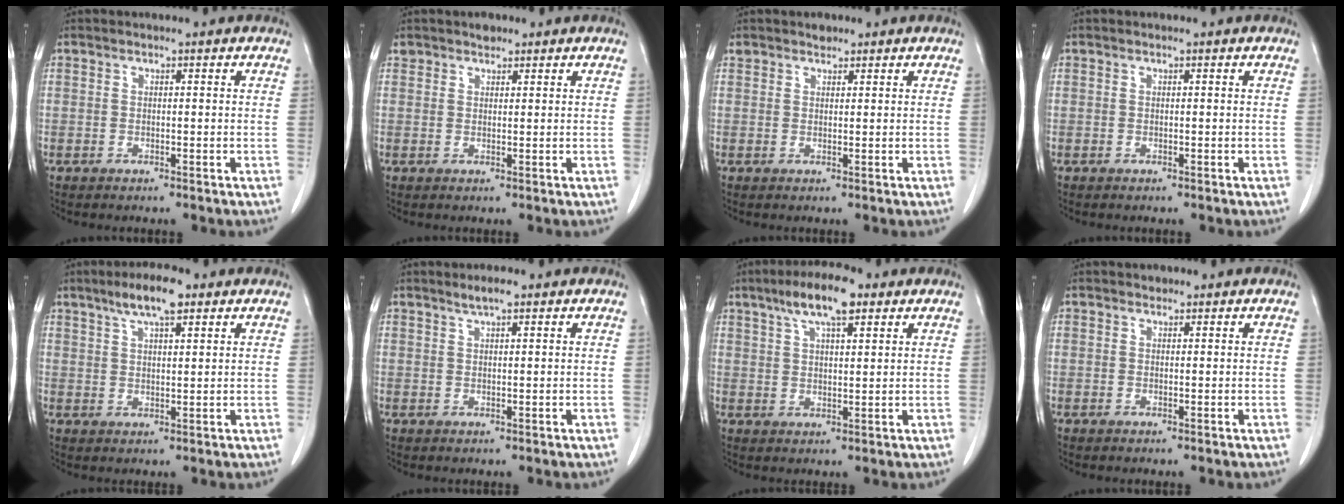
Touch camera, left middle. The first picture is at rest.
{"total": 1.6, "force": [1.3, 0.9, 0.3], "torque": [-0.009, 0.005, 0.020]}
{"total": 1.4, "force": [1.2, 0.7, 0.2], "torque": [-0.006, 0.005, 0.018]}
{"total": 0.0}
{"total": 6.4, "force": [4.2, 1.3, 4.7], "torque": [-0.091, 0.010, 0.070]}
{"total": 2.1, "force": [1.6, 0.2, 1.4], "torque": [-0.032, 0.003, 0.028]}
{"total": 8.2, "force": [5.0, 2.0, 6.1], "torque": [-0.115, 0.015, 0.085]}
{"total": 0.6, "force": [0.5, 0.3, 0.0], "torque": [-0.006, -0.002, 0.005]}